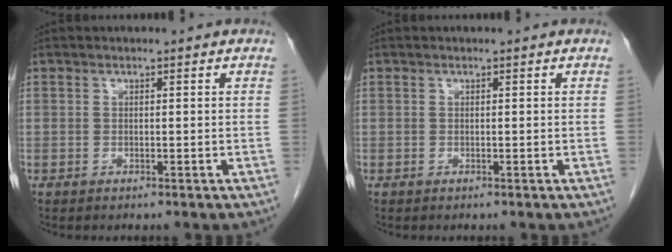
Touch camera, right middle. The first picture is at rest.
{"total": 0.0}